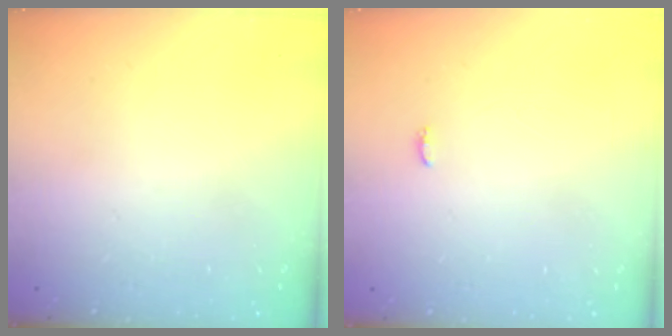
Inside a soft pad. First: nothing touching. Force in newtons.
{"total": 5.6, "press": 3.4, "slide": 4.4}